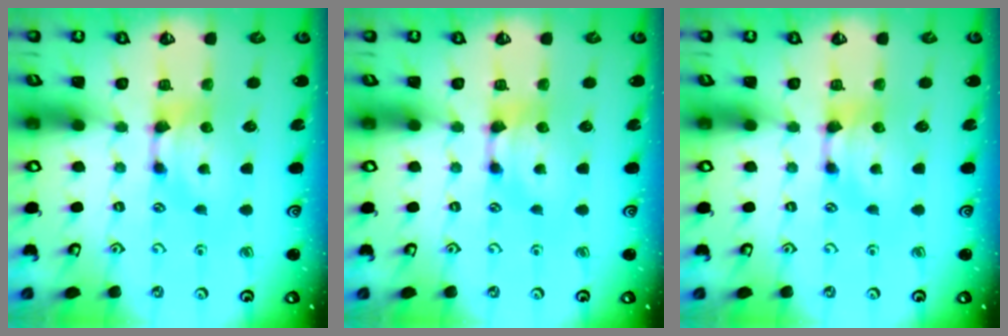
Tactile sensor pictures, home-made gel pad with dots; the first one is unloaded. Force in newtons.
{"total": 0.0}
{"total": 0.0}